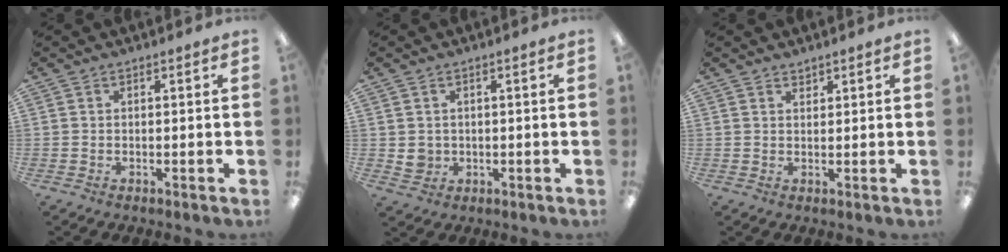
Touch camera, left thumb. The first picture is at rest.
{"total": 2.9, "force": [0.8, 2.7, 0.6], "torque": [-0.007, 0.002, 0.013]}
{"total": 1.5, "force": [1.4, 0.5, 0.0], "torque": [0.007, -0.005, 0.026]}